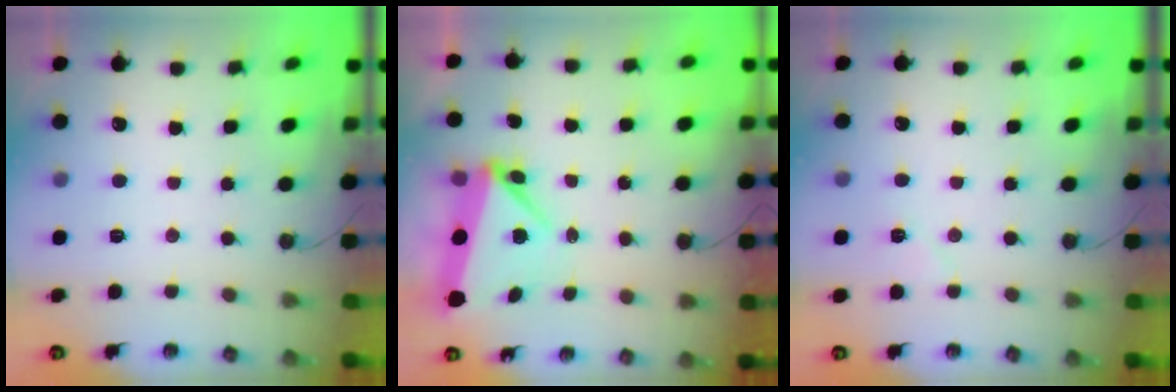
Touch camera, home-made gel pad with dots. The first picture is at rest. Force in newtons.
{"total": 6.2, "press": 6.2, "slide": 0.3}
{"total": 4.9, "press": 4.6, "slide": 1.7}